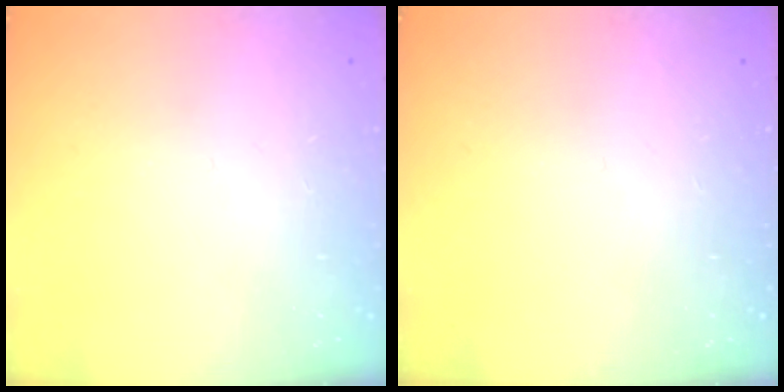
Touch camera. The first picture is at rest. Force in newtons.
{"total": 0.0}